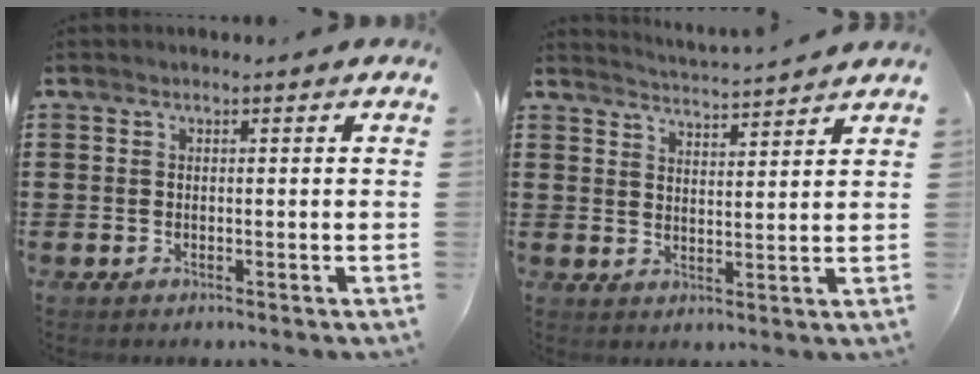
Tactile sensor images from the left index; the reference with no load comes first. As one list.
[{"total": 3.4, "force": [3.3, -0.9, 0.0], "torque": [-0.013, -0.025, 0.055]}]